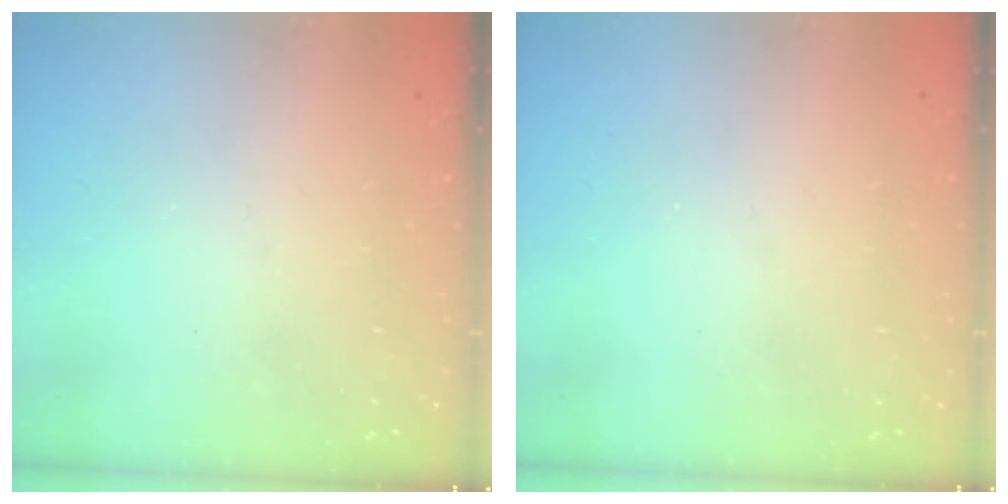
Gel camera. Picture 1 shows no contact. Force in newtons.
{"total": 0.0}